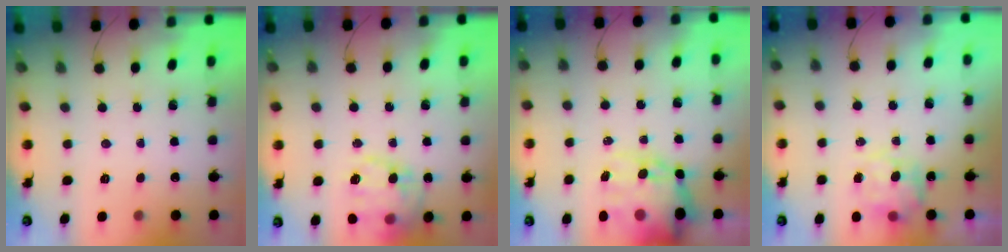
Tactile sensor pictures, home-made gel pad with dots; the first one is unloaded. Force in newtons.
{"total": 17.0, "press": 16.8, "slide": 2.4}
{"total": 15.3, "press": 14.9, "slide": 3.4}
{"total": 9.1, "press": 9.0, "slide": 0.6}